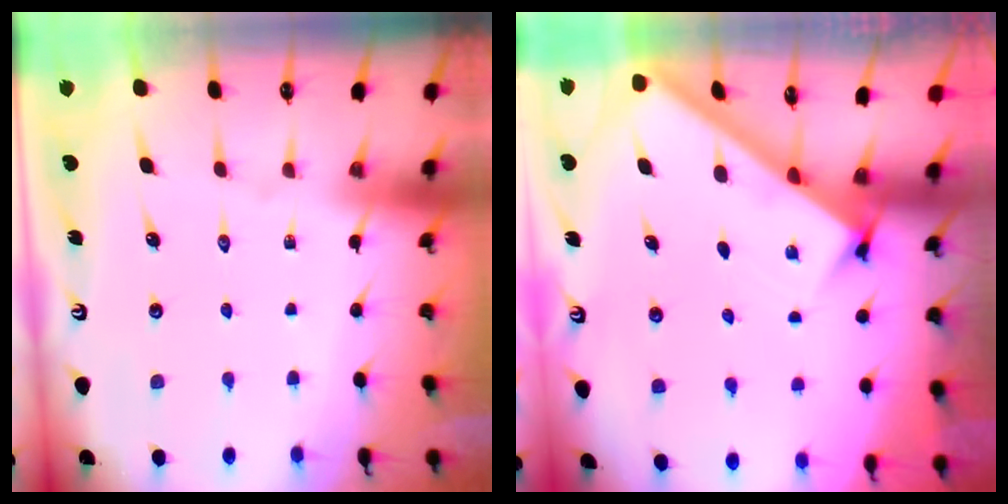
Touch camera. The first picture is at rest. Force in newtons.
{"total": 2.7, "press": 2.7, "slide": 0.3}